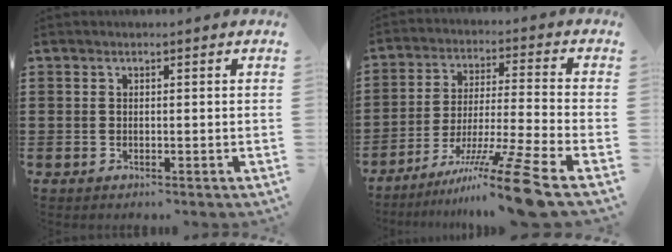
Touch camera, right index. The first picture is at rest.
{"total": 13.6, "force": [-9.9, -0.8, 9.4], "torque": [-0.155, 0.012, -0.182]}